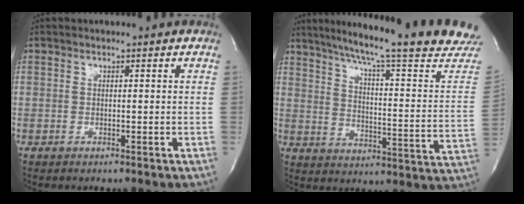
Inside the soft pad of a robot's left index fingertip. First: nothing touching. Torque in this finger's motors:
{"motor_torque": [-0.42, -0.46, 0.29, 0.08]}